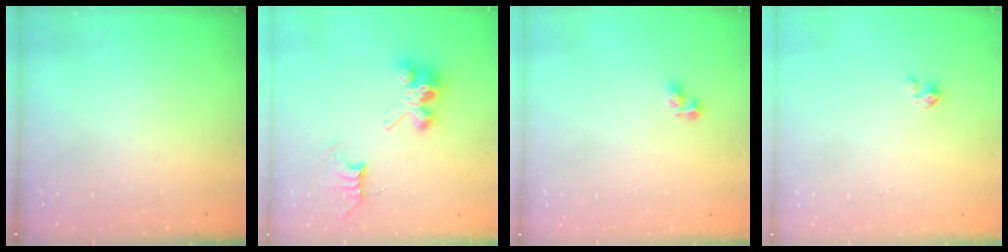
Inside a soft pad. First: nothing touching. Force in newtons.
{"total": 7.8, "press": 7.8, "slide": 0.6}
{"total": 3.6, "press": 3.6, "slide": 0.5}
{"total": 0.0}